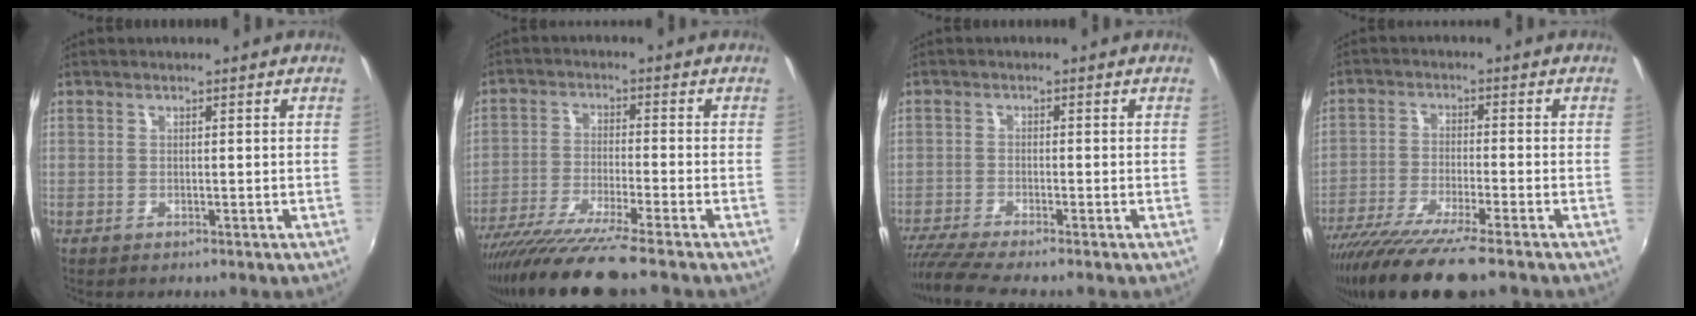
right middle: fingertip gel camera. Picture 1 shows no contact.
{"total": 13.1, "force": [-10.9, -1.0, 7.2], "torque": [-0.151, -0.039, -0.192]}
{"total": 6.9, "force": [-6.1, -0.7, 3.2], "torque": [-0.084, -0.028, -0.108]}
{"total": 13.8, "force": [-10.9, 0.5, 8.5], "torque": [-0.172, -0.045, -0.188]}